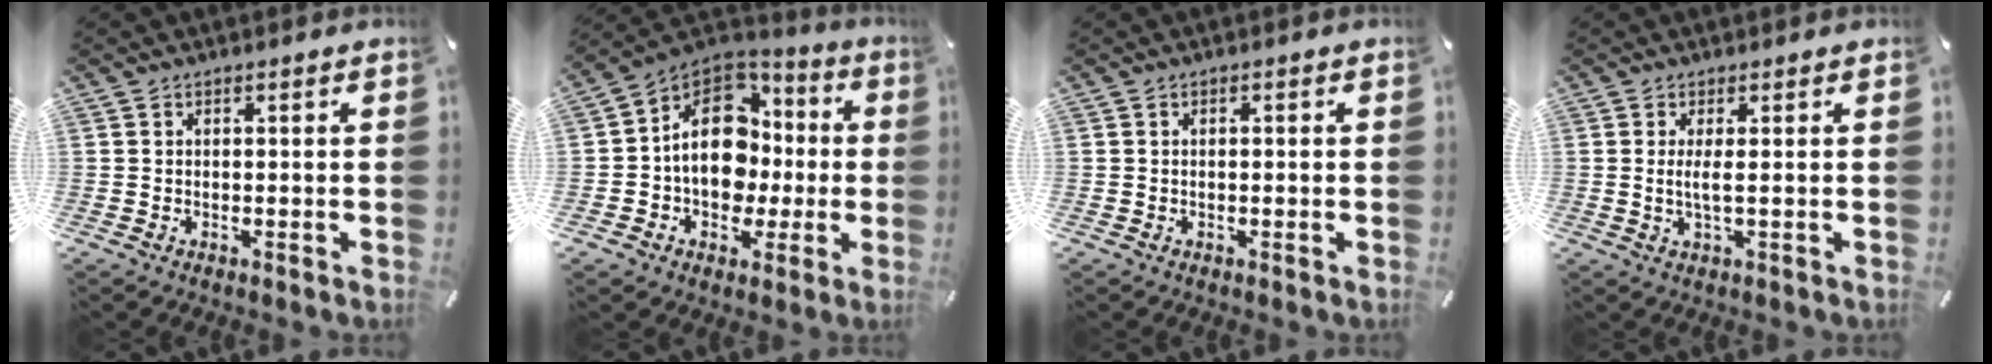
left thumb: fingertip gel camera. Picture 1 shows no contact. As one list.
[{"total": 16.1, "force": [-0.3, 13.0, 9.5], "torque": [-0.175, 0.006, -0.001]}, {"total": 0.6, "force": [-0.3, 0.2, 0.5], "torque": [-0.008, -0.001, -0.005]}, {"total": 3.2, "force": [0.3, 0.4, 3.1], "torque": [-0.060, -0.005, 0.004]}]